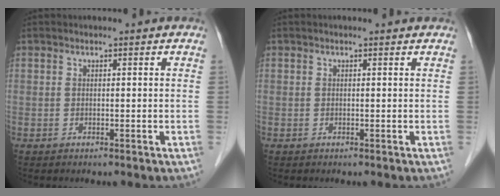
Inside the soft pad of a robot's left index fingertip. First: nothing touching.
{"total": 1.1, "force": [1.0, 0.3, 0.4], "torque": [-0.012, 0.018, 0.009]}